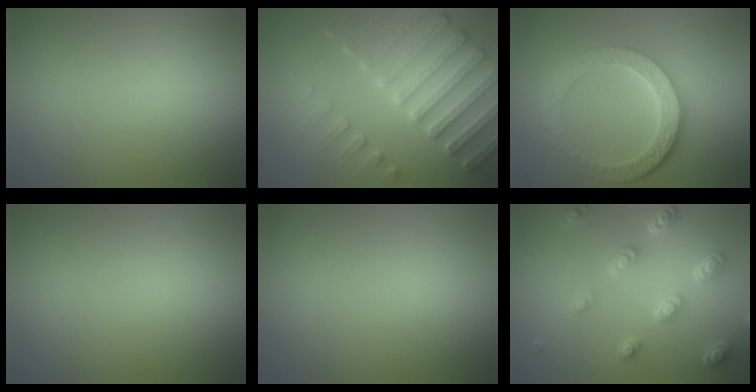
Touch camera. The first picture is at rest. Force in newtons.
{"total": 7.2, "press": 7.0, "slide": 1.8}
{"total": 6.3, "press": 4.6, "slide": 4.2}
{"total": 0.0}
{"total": 0.0}
{"total": 4.8, "press": 3.7, "slide": 3.0}